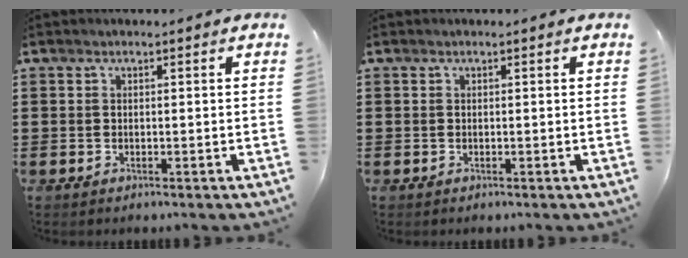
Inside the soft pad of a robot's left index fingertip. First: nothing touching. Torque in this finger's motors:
{"motor_torque": [0.00, 0.00, 0.00, 0.00]}